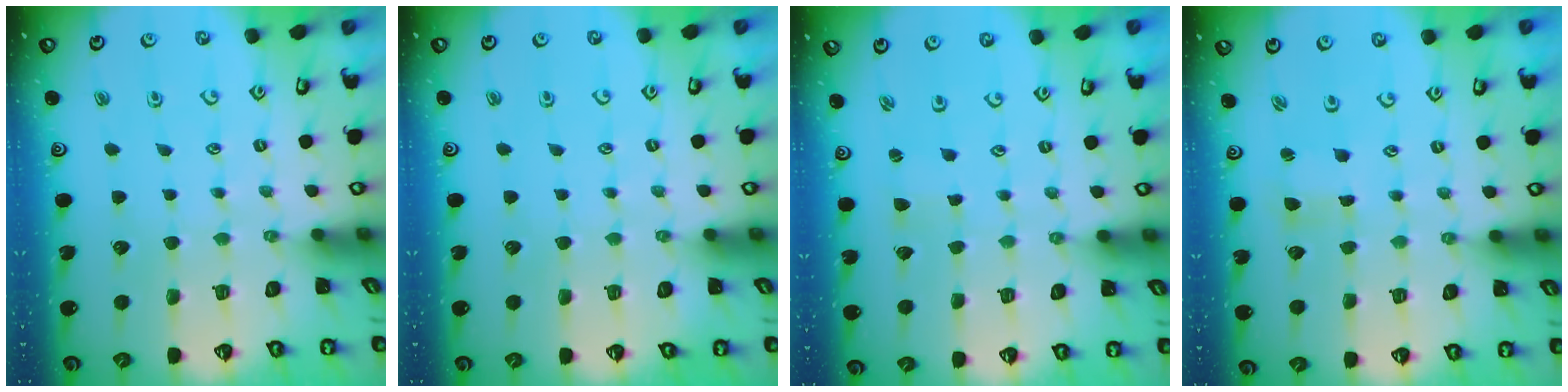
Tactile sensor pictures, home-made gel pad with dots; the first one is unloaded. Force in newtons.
{"total": 0.0}
{"total": 1.6, "press": 1.6, "slide": 0.3}
{"total": 0.9, "press": 0.9, "slide": 0.3}